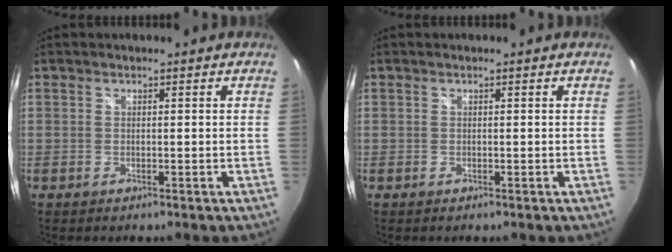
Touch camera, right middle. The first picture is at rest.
{"total": 0.0}